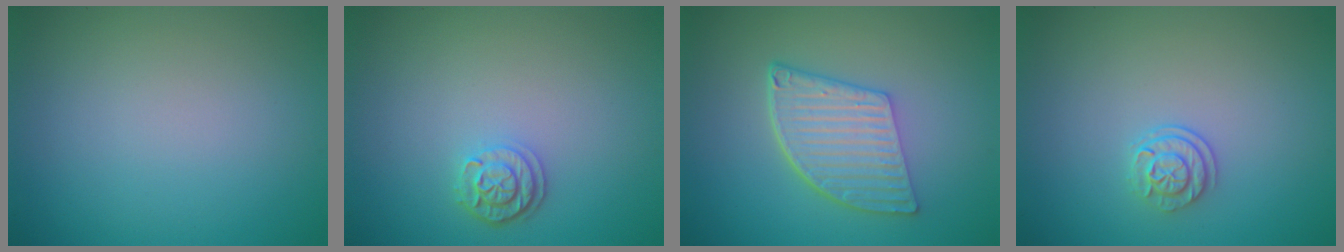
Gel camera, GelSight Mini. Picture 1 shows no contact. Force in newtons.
{"total": 2.2, "press": 1.9, "slide": 1.1}
{"total": 5.7, "press": 4.2, "slide": 3.8}
{"total": 1.9, "press": 1.6, "slide": 1.1}